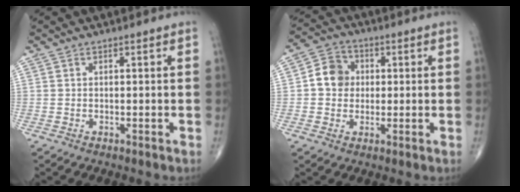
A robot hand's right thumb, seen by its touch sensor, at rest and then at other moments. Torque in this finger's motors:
{"motor_torque": [0.15, 0.41, 0.51, 0.04, 0.03]}